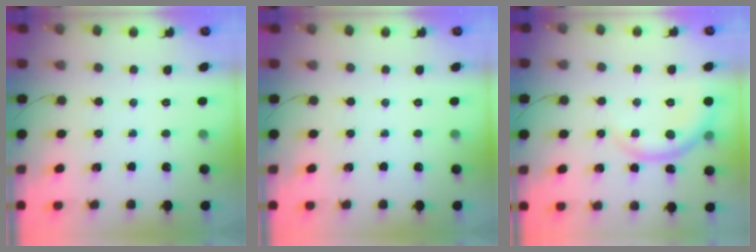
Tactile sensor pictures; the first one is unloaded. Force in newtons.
{"total": 0.0}
{"total": 7.0, "press": 7.0, "slide": 0.9}